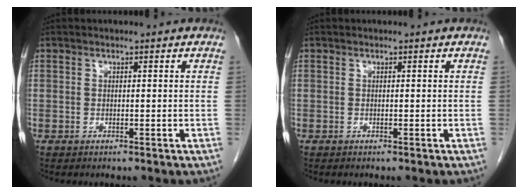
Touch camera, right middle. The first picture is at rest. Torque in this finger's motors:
{"motor_torque": [0.13, -0.07, 0.01, 0.00]}